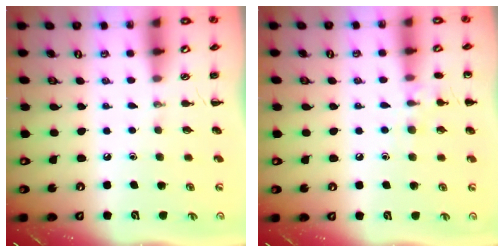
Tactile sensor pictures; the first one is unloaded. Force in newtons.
{"total": 8.0, "press": 7.7, "slide": 2.1}